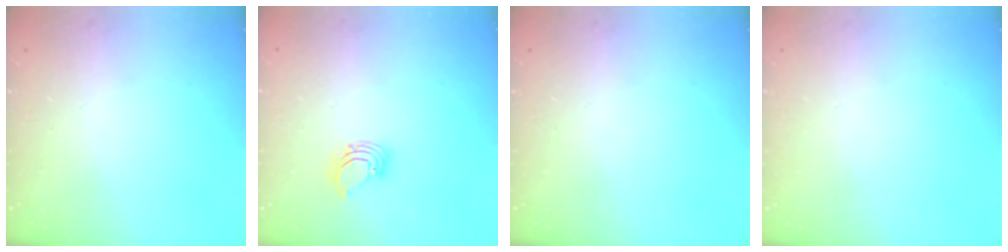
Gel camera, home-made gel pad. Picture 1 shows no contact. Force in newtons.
{"total": 2.6, "press": 2.6, "slide": 0.2}
{"total": 0.0}
{"total": 0.0}